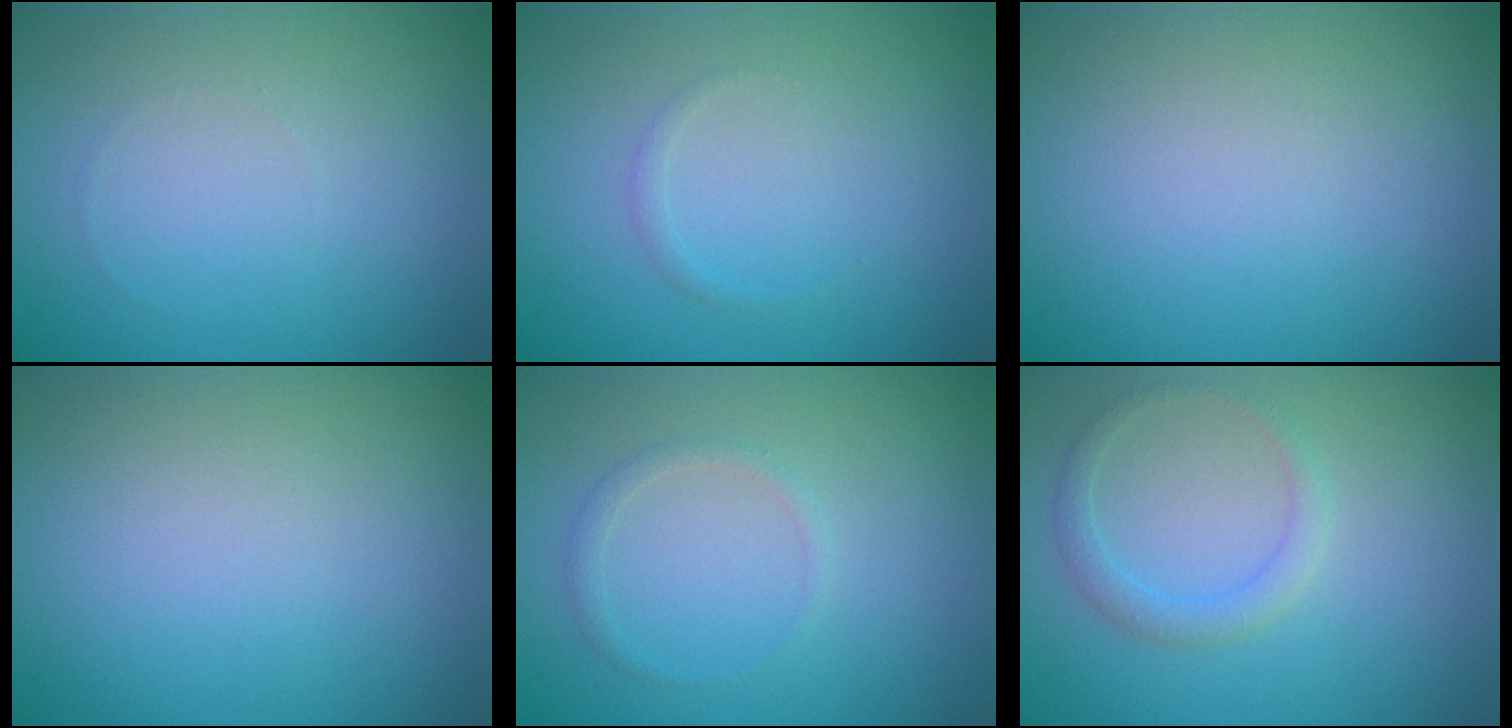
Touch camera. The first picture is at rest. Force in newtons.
{"total": 0.6, "press": 0.6, "slide": 0.1}
{"total": 0.0}
{"total": 0.0}
{"total": 1.0, "press": 1.0, "slide": 0.1}
{"total": 1.7, "press": 1.7, "slide": 0.2}